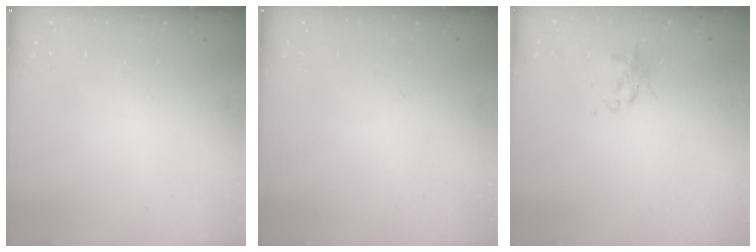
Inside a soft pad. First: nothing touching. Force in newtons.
{"total": 0.0}
{"total": 2.8, "press": 2.7, "slide": 0.6}